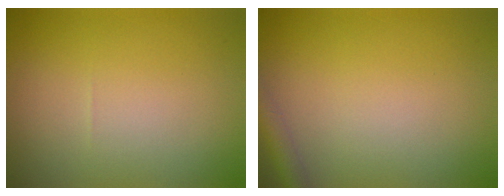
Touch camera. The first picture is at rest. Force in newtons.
{"total": 2.0, "press": 2.0, "slide": 0.1}